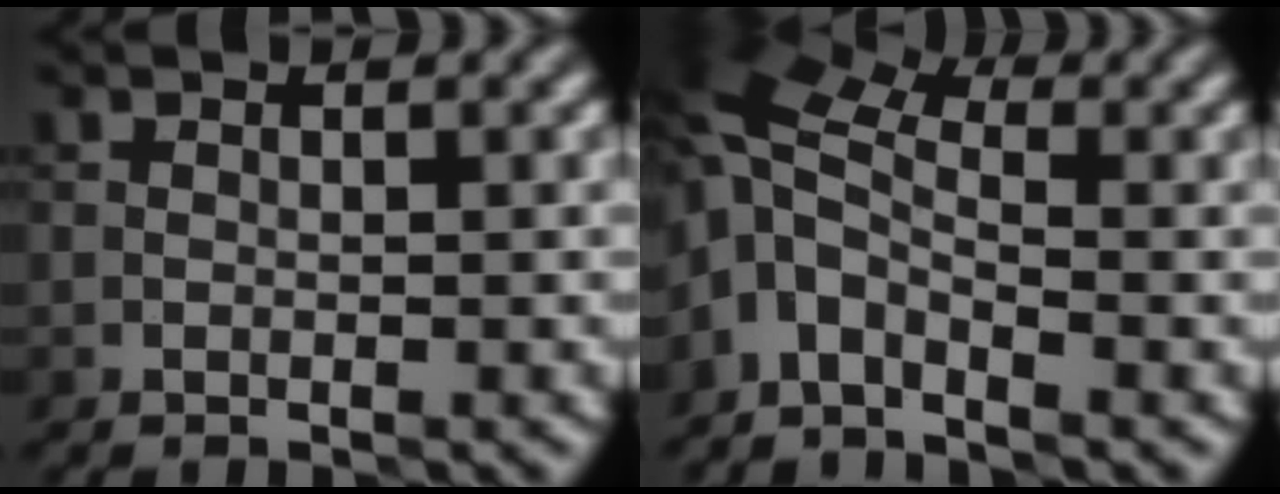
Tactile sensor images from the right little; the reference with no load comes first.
{"total": 5.7, "force": [-0.7, 3.3, 4.6], "torque": [-0.098, 0.007, -0.031]}